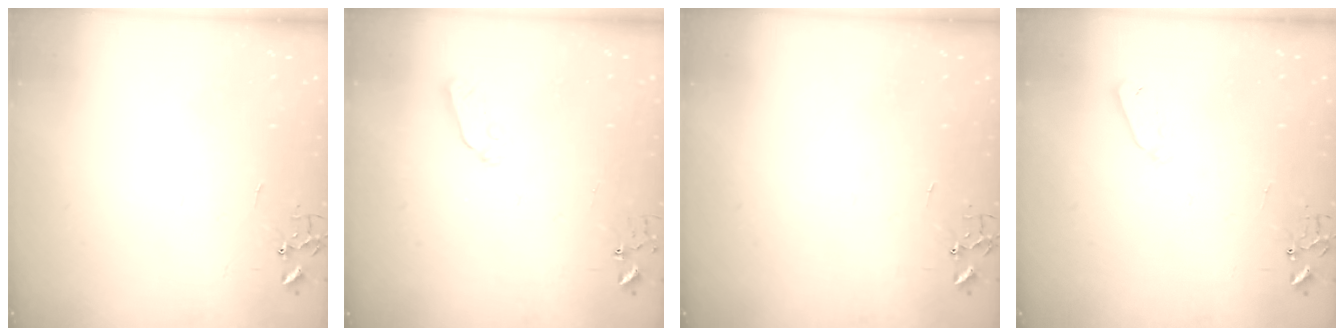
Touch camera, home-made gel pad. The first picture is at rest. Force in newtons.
{"total": 3.8, "press": 3.8, "slide": 0.6}
{"total": 0.0}
{"total": 4.2, "press": 4.2, "slide": 0.7}